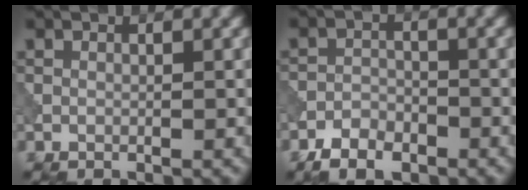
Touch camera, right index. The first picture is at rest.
{"total": 3.8, "force": [-2.7, 2.0, 1.8], "torque": [-0.028, -0.002, -0.056]}